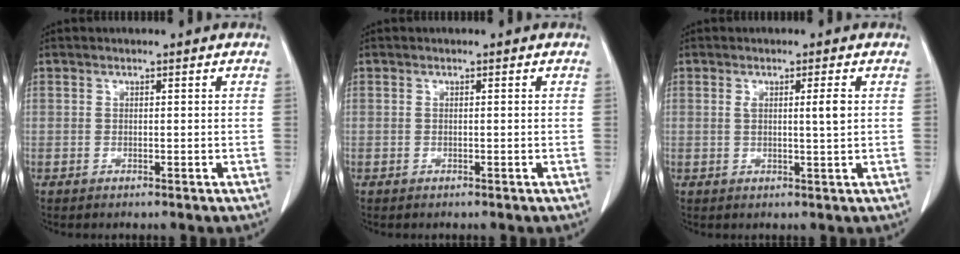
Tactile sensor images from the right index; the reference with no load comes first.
{"total": 0.0}
{"total": 2.8, "force": [0.6, -0.2, 2.7], "torque": [-0.046, -0.003, 0.010]}